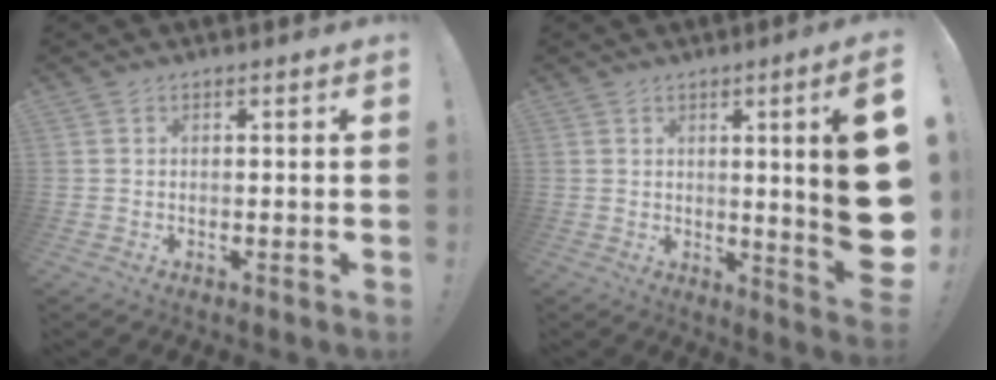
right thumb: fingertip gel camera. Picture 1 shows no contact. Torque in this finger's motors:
{"motor_torque": [1.63, 3.10, 0.37, 0.06, 0.24]}